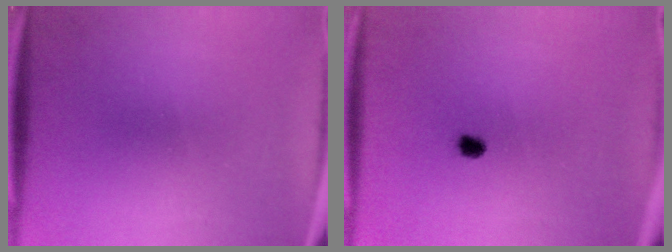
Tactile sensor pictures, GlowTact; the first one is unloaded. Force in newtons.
{"total": 1.7}